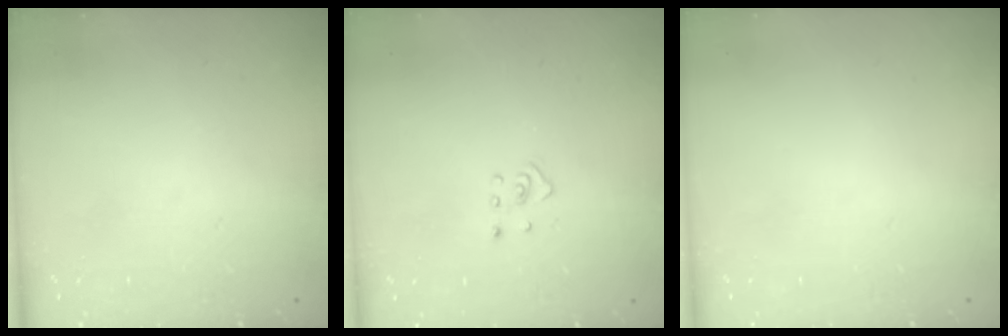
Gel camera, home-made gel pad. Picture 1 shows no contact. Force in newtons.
{"total": 2.4, "press": 2.3, "slide": 0.4}
{"total": 0.0}